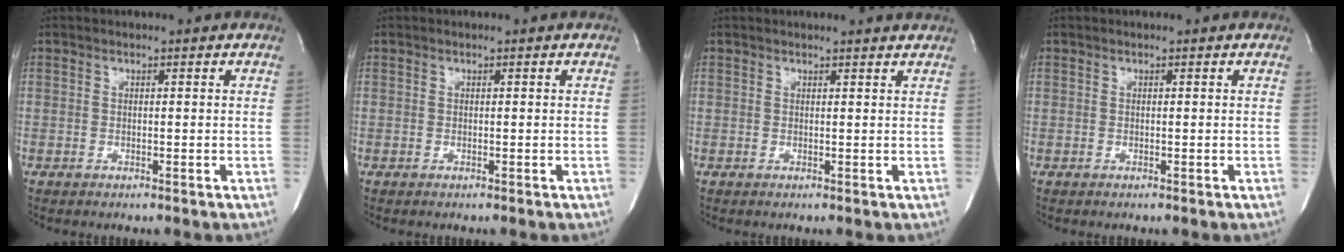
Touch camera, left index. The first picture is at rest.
{"total": 0.0}
{"total": 3.2, "force": [3.1, -0.1, 0.5], "torque": [-0.012, 0.002, 0.026]}
{"total": 0.0}